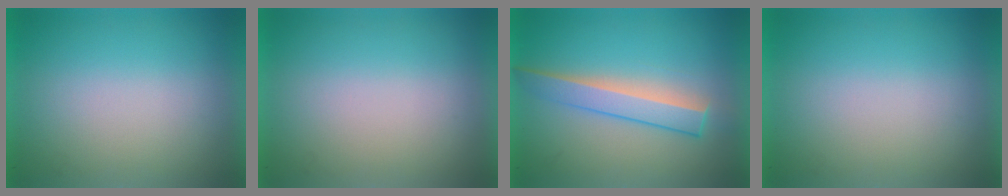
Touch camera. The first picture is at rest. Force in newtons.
{"total": 0.0}
{"total": 3.2}
{"total": 0.0}